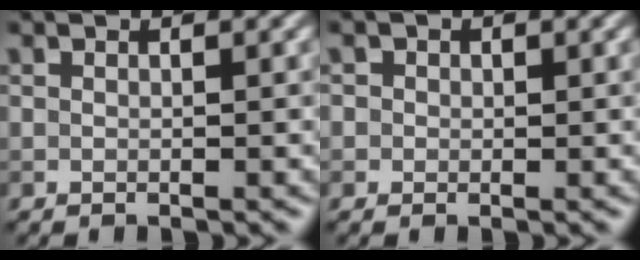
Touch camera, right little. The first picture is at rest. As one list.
[{"total": 1.6, "force": [0.6, 1.4, 0.5], "torque": [0.004, 0.004, 0.001]}]